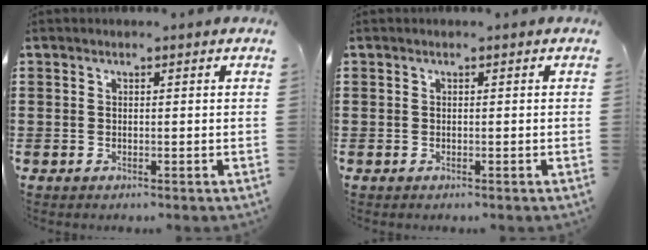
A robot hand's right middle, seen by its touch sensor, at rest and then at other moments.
{"total": 0.0}